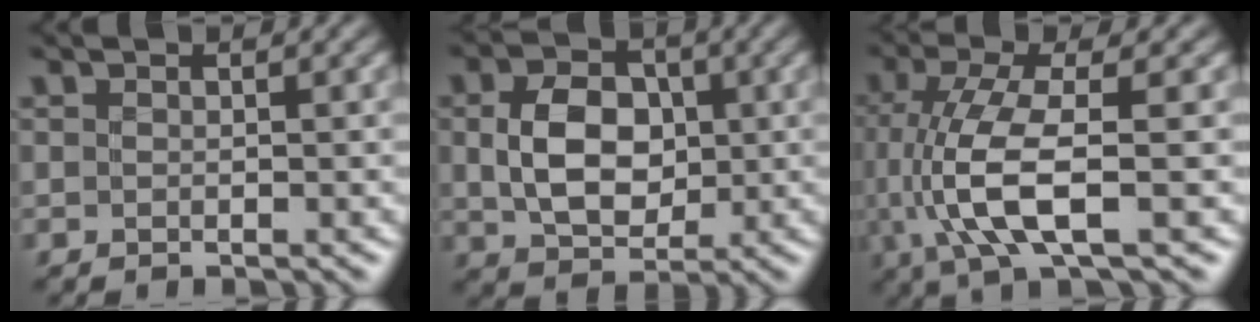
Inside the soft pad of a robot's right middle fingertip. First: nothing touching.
{"total": 6.0, "force": [0.0, 4.4, 4.1], "torque": [-0.080, -0.005, 0.003]}
{"total": 7.2, "force": [-1.3, 2.1, 6.8], "torque": [-0.155, -0.007, -0.020]}